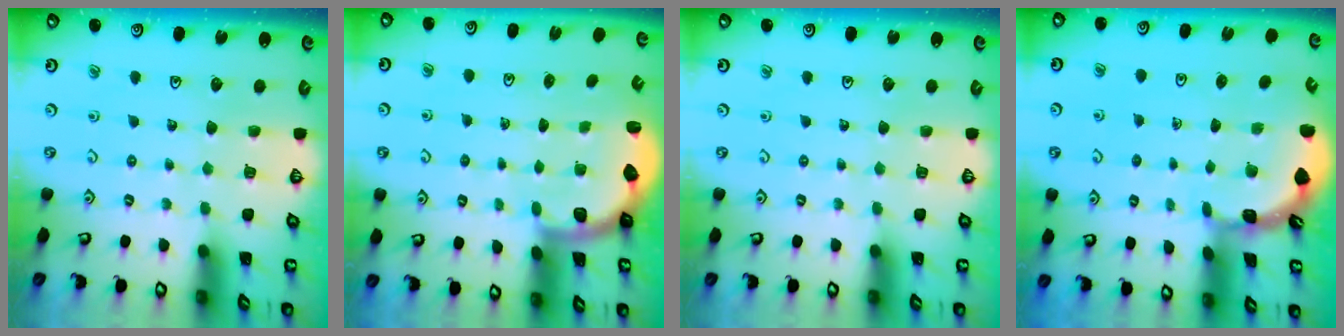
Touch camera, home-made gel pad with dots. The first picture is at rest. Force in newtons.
{"total": 2.4, "press": 1.7, "slide": 1.6}
{"total": 0.0}
{"total": 1.8, "press": 1.8, "slide": 0.1}